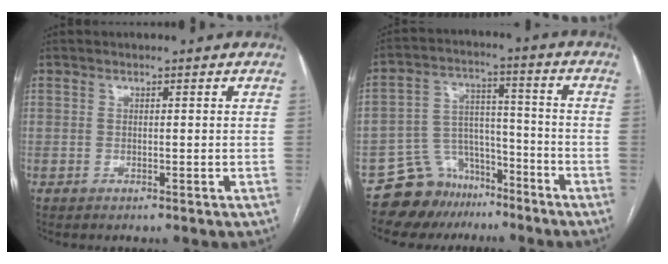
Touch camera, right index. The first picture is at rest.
{"total": 9.4, "force": [-7.5, 5.7, 0.4], "torque": [-0.004, 0.056, -0.124]}